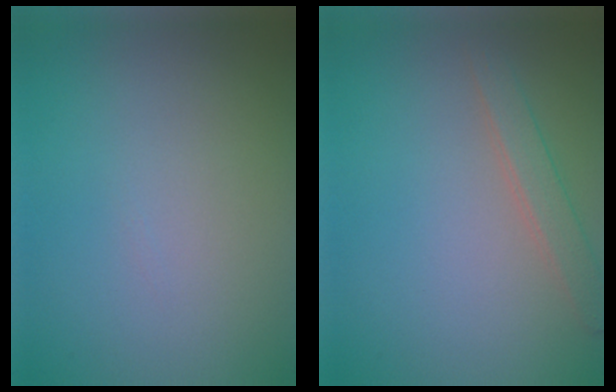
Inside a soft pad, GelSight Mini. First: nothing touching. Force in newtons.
{"total": 2.1, "press": 2.1, "slide": 0.1}